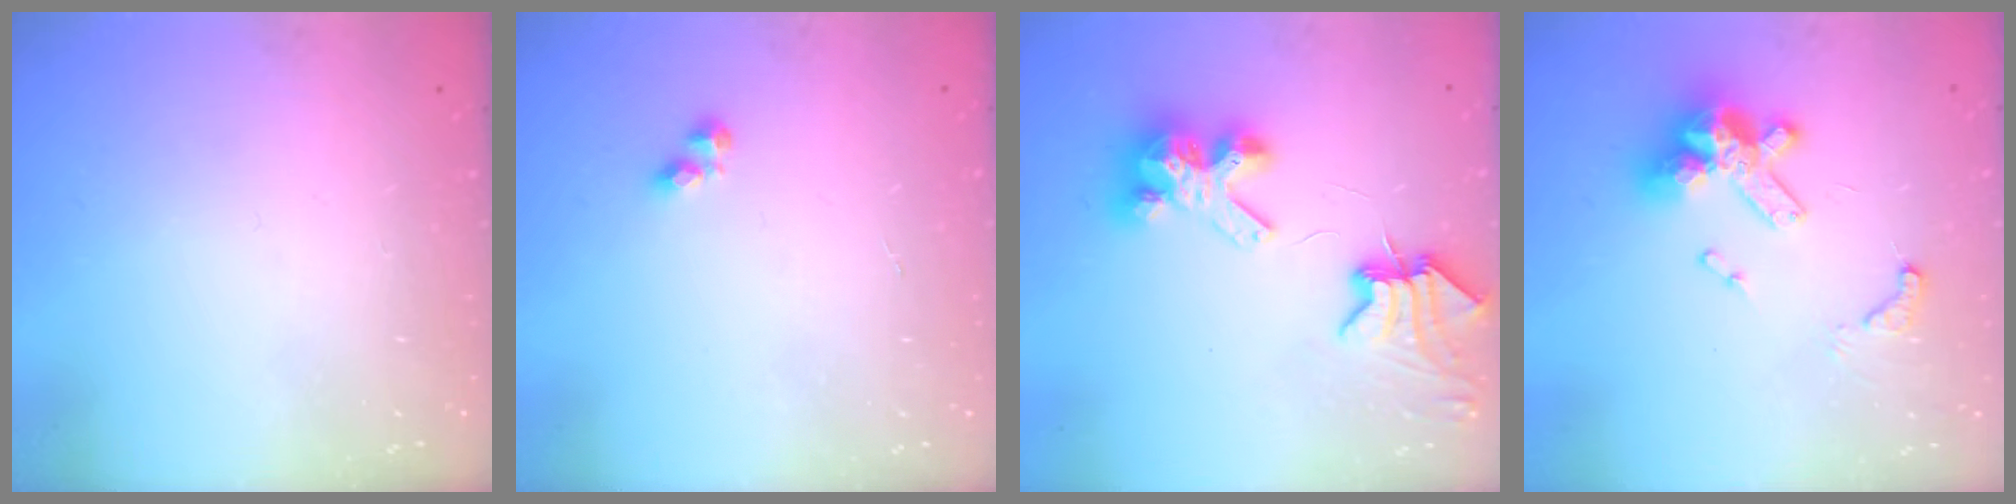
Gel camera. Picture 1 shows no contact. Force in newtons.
{"total": 2.1, "press": 2.0, "slide": 0.3}
{"total": 8.0, "press": 7.9, "slide": 1.0}
{"total": 14.2, "press": 14.1, "slide": 2.1}